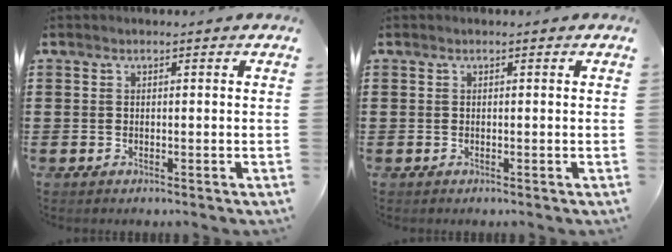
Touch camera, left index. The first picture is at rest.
{"total": 0.0}